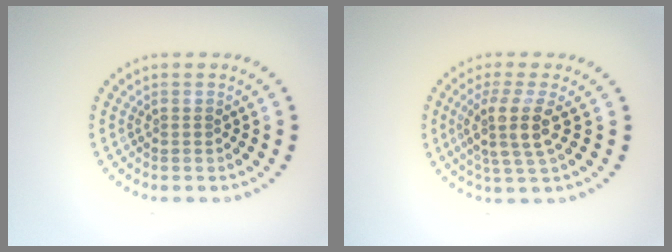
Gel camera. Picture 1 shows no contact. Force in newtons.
{"total": 3.7, "press": 2.9, "slide": 2.2}